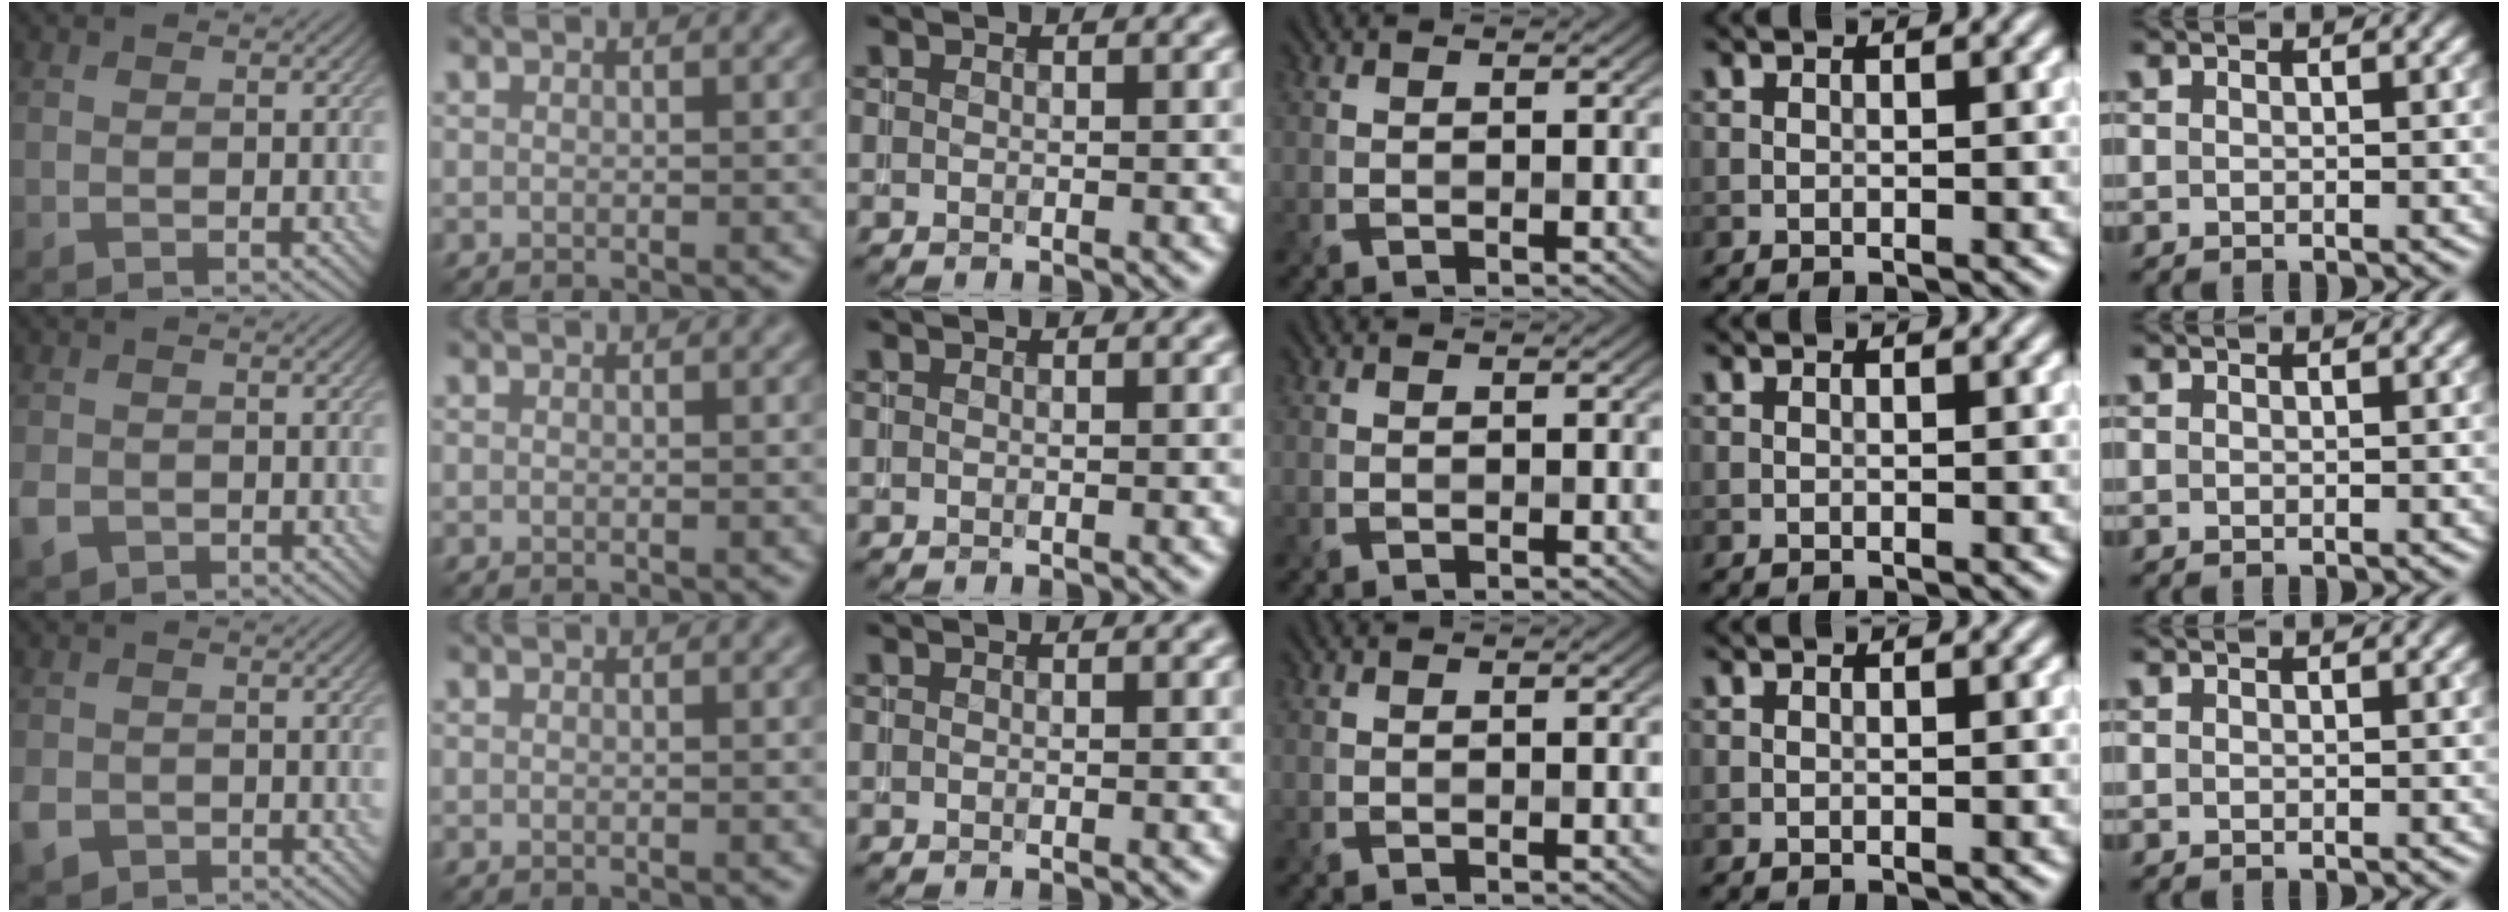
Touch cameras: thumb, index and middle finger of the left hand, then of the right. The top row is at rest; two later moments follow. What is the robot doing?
{"motion": "insert", "object": "file holder"}